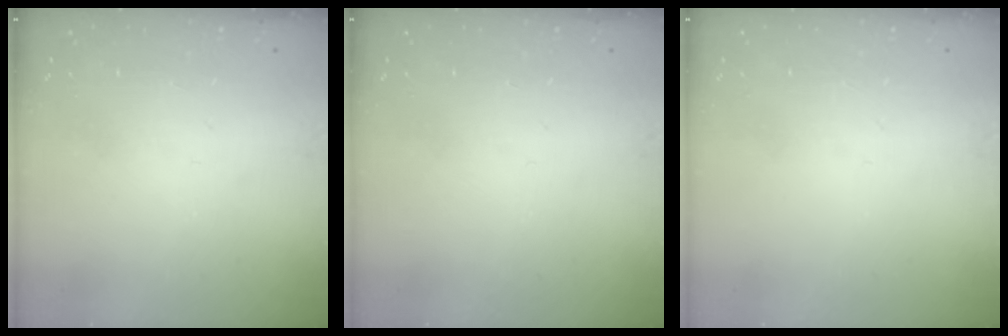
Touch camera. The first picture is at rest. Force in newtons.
{"total": 0.0}
{"total": 0.0}